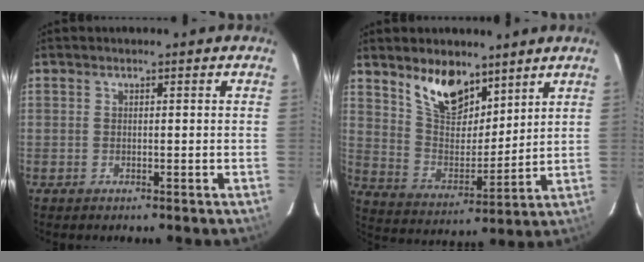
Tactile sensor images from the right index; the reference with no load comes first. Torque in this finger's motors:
{"motor_torque": [0.35, 0.29, 0.29, 0.11]}